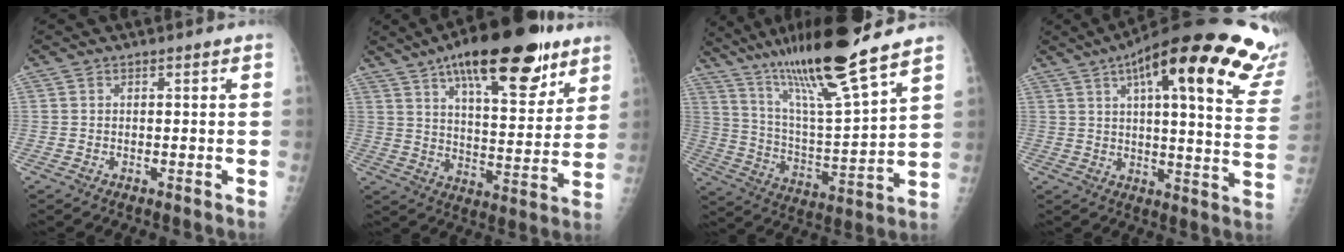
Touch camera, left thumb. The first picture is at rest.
{"total": 23.3, "force": [13.9, 8.4, 16.7], "torque": [-0.221, -0.042, 0.215]}
{"total": 21.4, "force": [16.0, 1.3, 14.1], "torque": [-0.231, -0.062, 0.288]}
{"total": 31.3, "force": [18.1, 7.4, 24.5], "torque": [-0.262, -0.014, 0.235]}